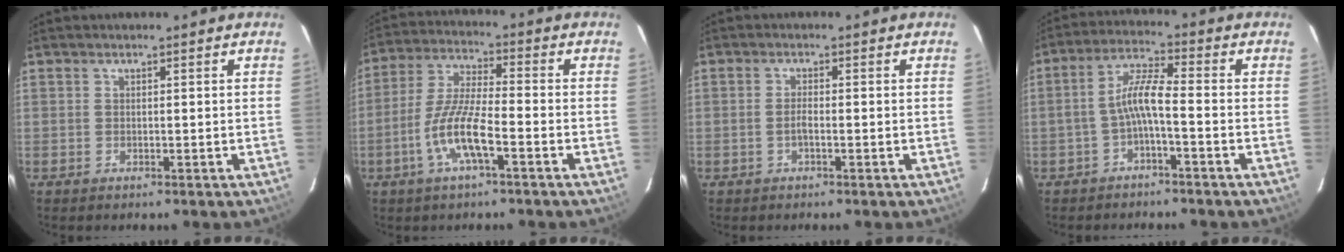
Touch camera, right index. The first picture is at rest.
{"total": 10.1, "force": [-4.4, 1.8, 9.0], "torque": [-0.190, -0.001, -0.087]}
{"total": 1.7, "force": [-0.7, 0.4, 1.5], "torque": [-0.031, 0.003, -0.014]}
{"total": 5.5, "force": [-2.3, 0.6, 5.0], "torque": [-0.116, 0.016, -0.042]}